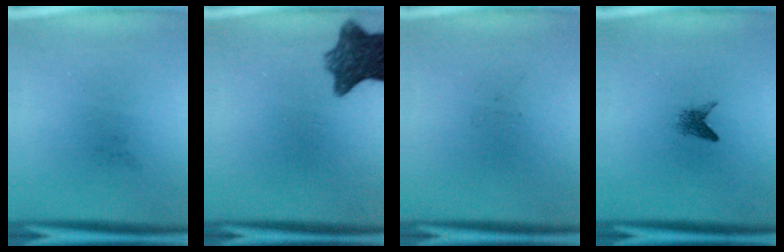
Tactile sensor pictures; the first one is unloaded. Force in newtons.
{"total": 9.0}
{"total": 0.0}
{"total": 1.5}